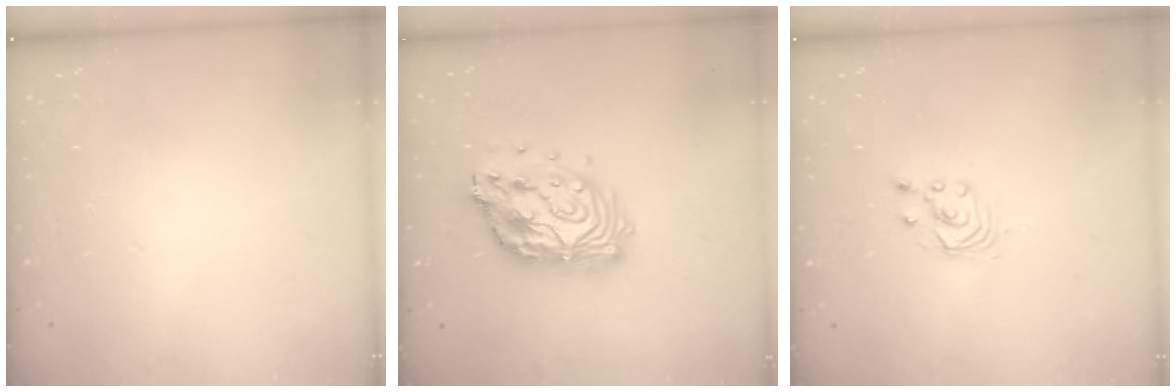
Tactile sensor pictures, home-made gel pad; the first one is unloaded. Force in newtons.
{"total": 15.5, "press": 15.5, "slide": 1.3}
{"total": 2.5, "press": 2.5, "slide": 0.2}